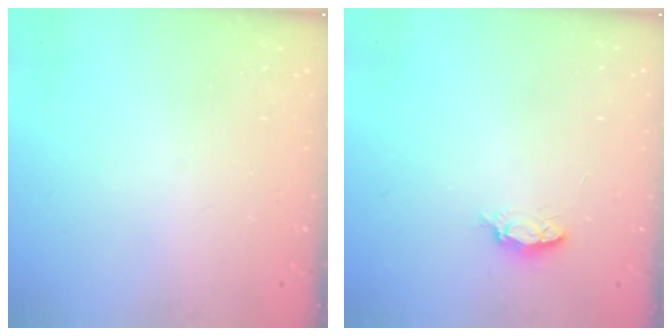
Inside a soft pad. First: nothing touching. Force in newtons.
{"total": 4.6, "press": 4.6, "slide": 0.5}